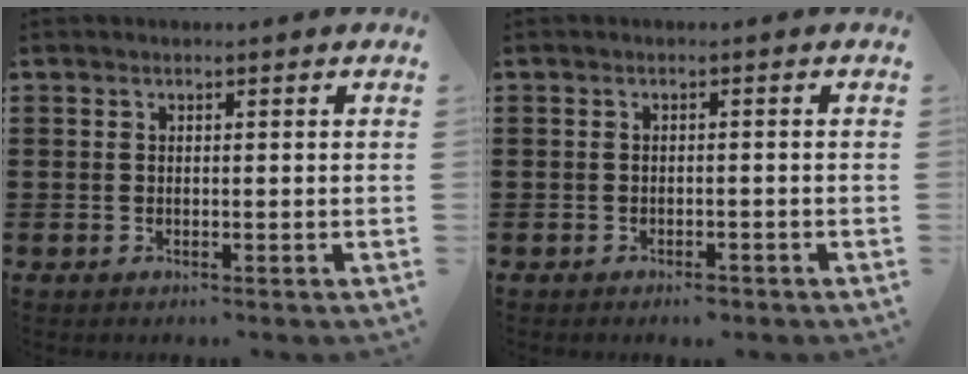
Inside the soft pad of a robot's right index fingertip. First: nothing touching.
{"total": 1.3, "force": [-1.2, 0.1, 0.3], "torque": [-0.012, -0.004, -0.024]}